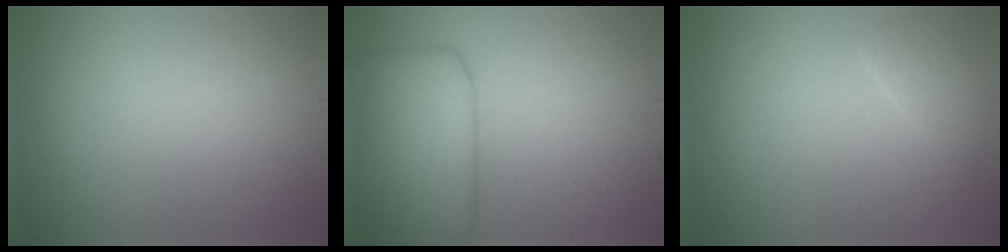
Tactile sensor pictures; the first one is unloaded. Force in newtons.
{"total": 8.2, "press": 8.2, "slide": 0.3}
{"total": 1.6, "press": 1.6, "slide": 0.2}